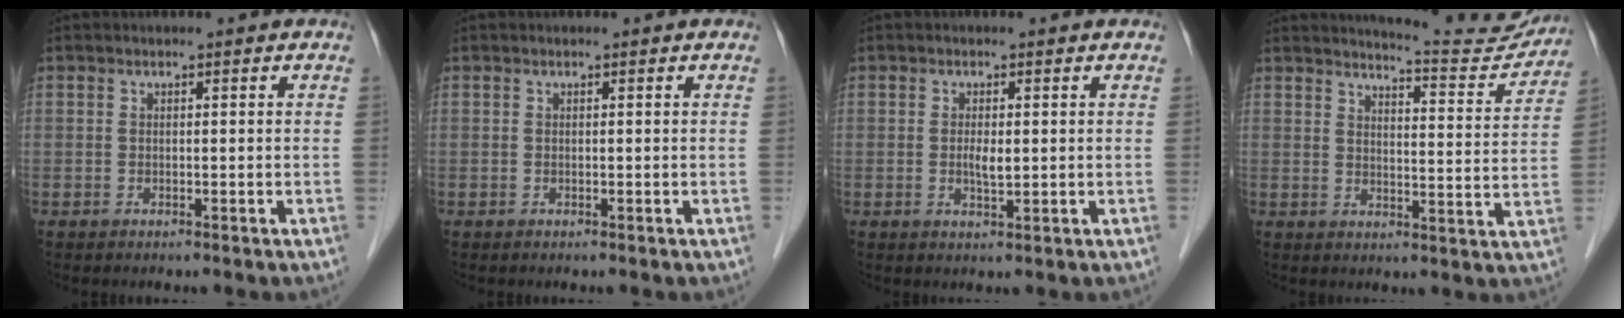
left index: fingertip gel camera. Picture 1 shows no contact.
{"total": 0.0}
{"total": 2.2, "force": [0.1, 0.8, 2.0], "torque": [-0.035, -0.005, 0.004]}
{"total": 12.5, "force": [12.3, 1.0, 1.7], "torque": [-0.012, -0.044, 0.142]}